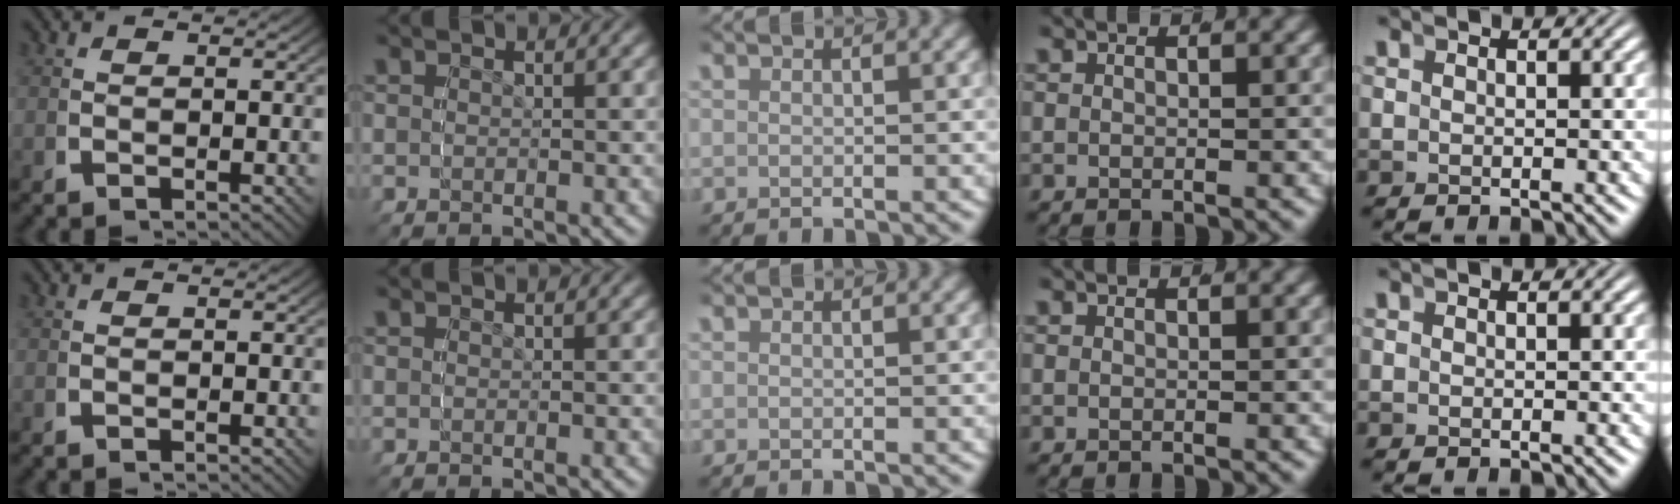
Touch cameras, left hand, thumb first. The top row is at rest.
{}